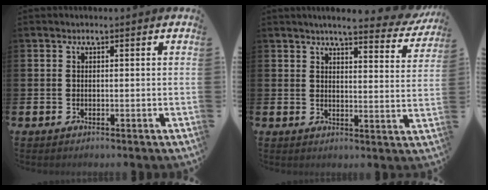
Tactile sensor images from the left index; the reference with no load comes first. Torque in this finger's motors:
{"motor_torque": [1.05, -1.09, 0.52, 0.12]}